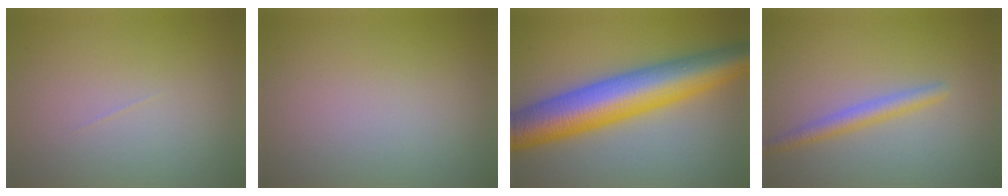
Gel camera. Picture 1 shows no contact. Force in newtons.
{"total": 0.0}
{"total": 10.7, "press": 10.7, "slide": 0.1}
{"total": 2.1, "press": 2.1, "slide": 0.1}